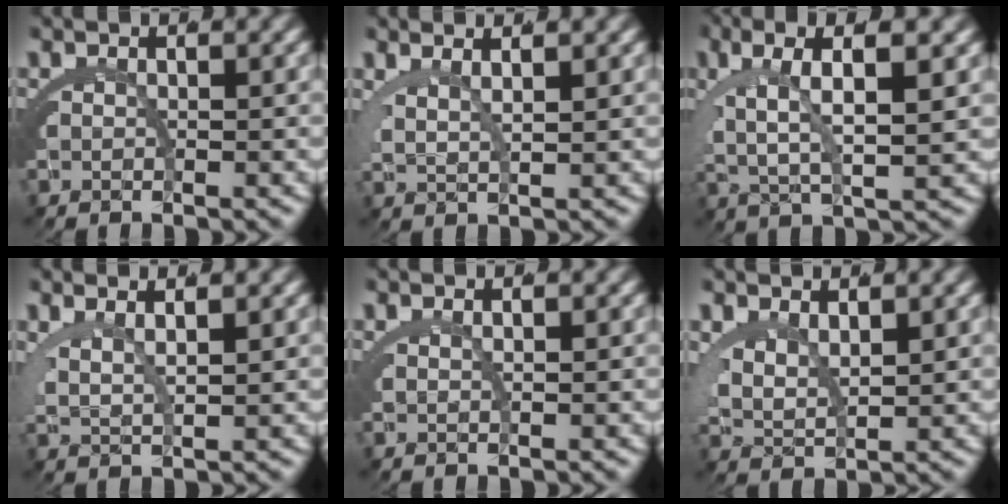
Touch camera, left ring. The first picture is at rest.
{"total": 3.4, "force": [2.3, 1.1, 2.3], "torque": [-0.037, -0.001, 0.044]}
{"total": 5.9, "force": [1.7, 2.0, 5.4], "torque": [-0.094, 0.004, 0.032]}
{"total": 3.8, "force": [2.4, 1.4, 2.6], "torque": [-0.044, -0.002, 0.045]}
{"total": 1.0, "force": [0.6, -0.7, 0.4], "torque": [-0.011, -0.007, 0.019]}
{"total": 3.6, "force": [1.5, 2.2, 2.4], "torque": [-0.073, -0.026, 0.040]}